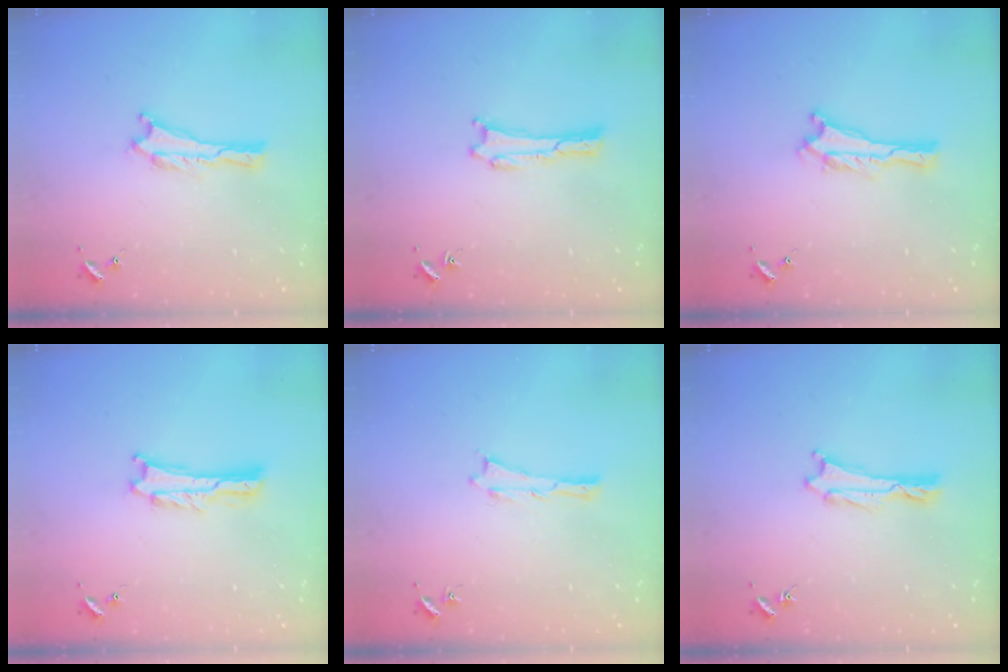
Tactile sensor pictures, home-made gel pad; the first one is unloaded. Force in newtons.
{"total": 0.0}
{"total": 0.0}
{"total": 0.8, "press": 0.8, "slide": 0.2}
{"total": 0.0}
{"total": 0.6, "press": 0.6, "slide": 0.1}